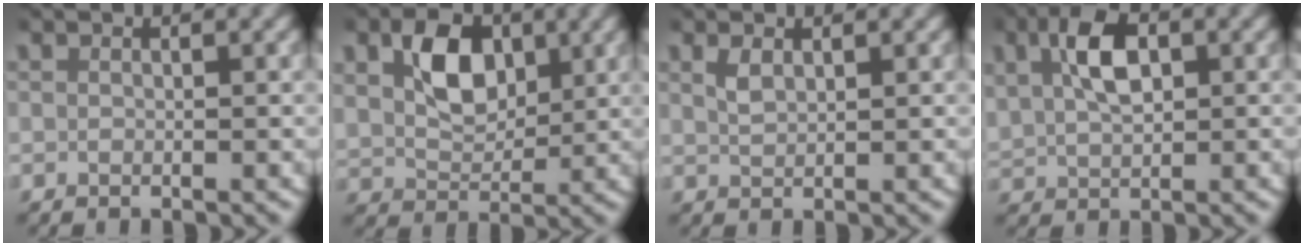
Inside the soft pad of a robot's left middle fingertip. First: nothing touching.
{"total": 5.5, "force": [1.8, 3.9, 3.5], "torque": [-0.067, -0.002, 0.034]}
{"total": 1.0, "force": [0.6, 0.4, 0.8], "torque": [-0.020, -0.002, 0.016]}
{"total": 5.1, "force": [1.6, 3.1, 3.8], "torque": [-0.075, 0.006, 0.031]}